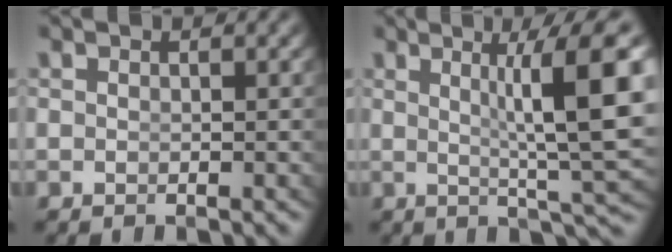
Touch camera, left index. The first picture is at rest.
{"total": 8.5, "force": [1.5, 1.4, 8.2], "torque": [-0.104, 0.002, 0.024]}